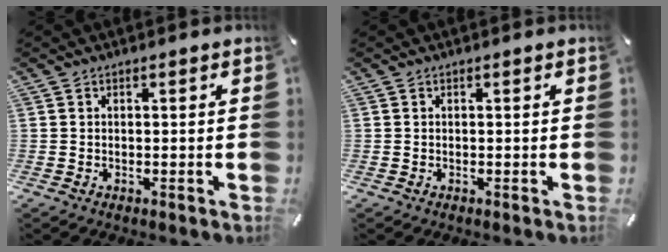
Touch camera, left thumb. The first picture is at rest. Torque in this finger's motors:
{"motor_torque": [0.00, 0.00, 0.02, 0.02, 0.00]}